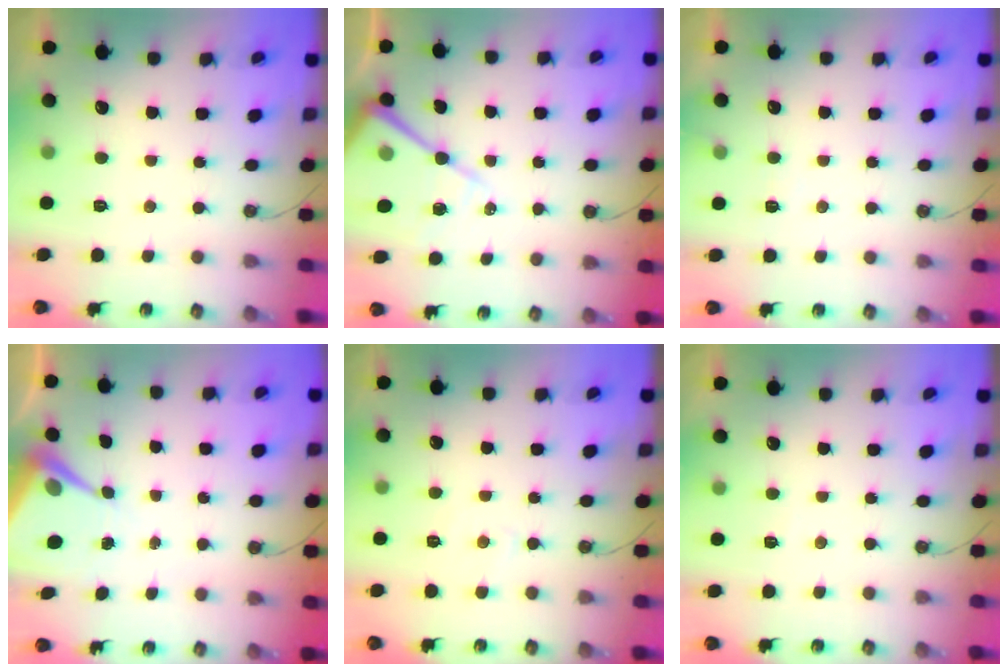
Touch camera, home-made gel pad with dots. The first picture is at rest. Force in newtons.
{"total": 15.5, "press": 15.4, "slide": 1.5}
{"total": 3.8, "press": 3.7, "slide": 0.5}
{"total": 6.6, "press": 6.6, "slide": 0.5}
{"total": 4.4, "press": 4.4, "slide": 0.6}
{"total": 3.4, "press": 3.4, "slide": 0.5}